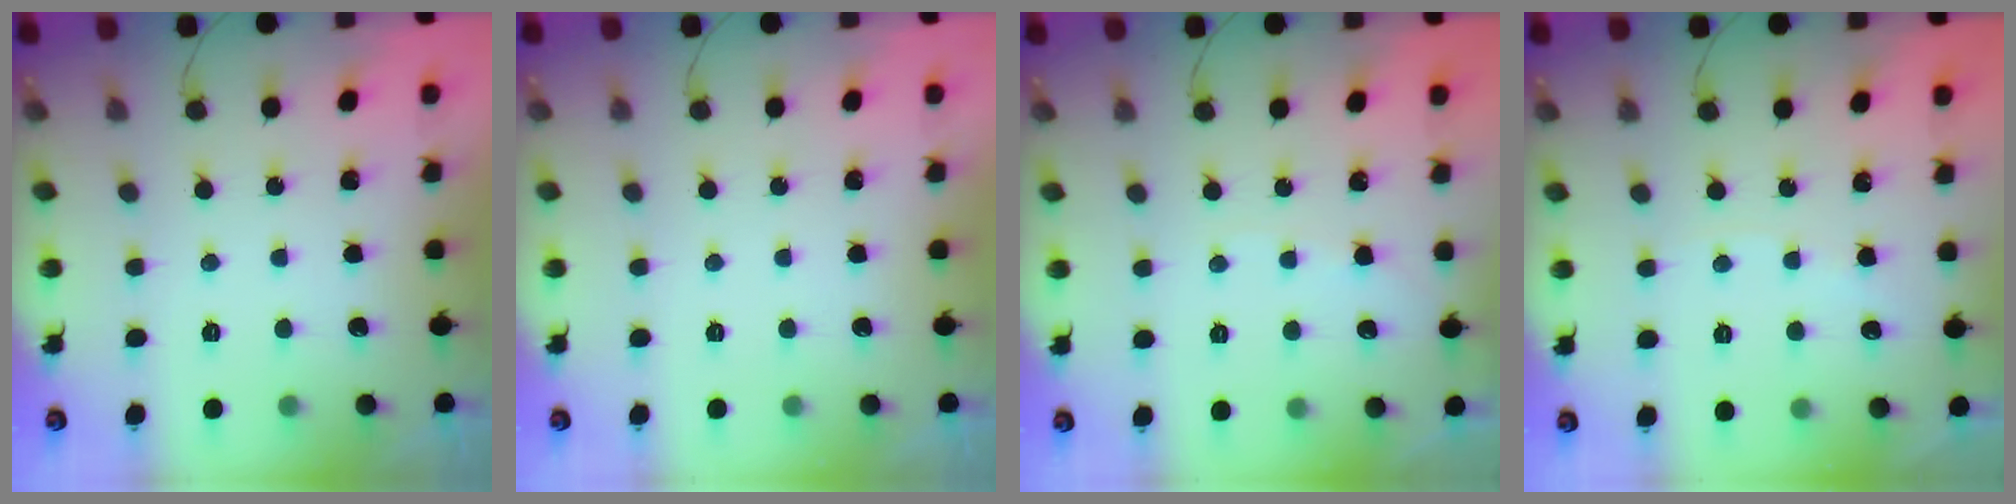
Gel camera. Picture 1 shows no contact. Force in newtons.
{"total": 0.0}
{"total": 3.0, "press": 3.0, "slide": 0.3}
{"total": 2.7, "press": 2.7, "slide": 0.5}